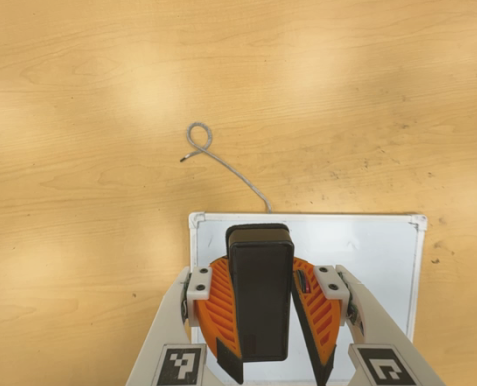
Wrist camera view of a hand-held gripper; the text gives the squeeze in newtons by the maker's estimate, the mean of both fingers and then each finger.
{"total": 11.0, "left": 10.4, "right": 11.6}